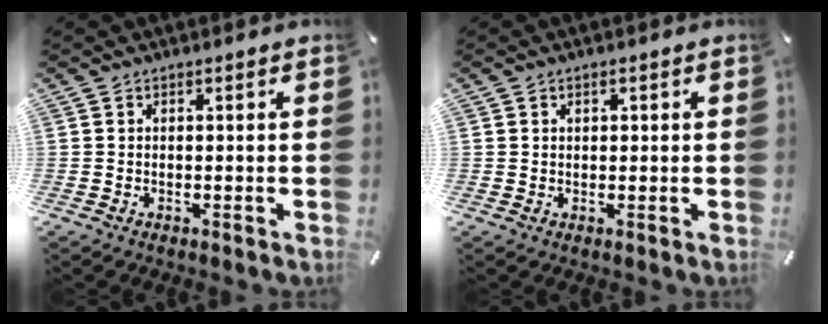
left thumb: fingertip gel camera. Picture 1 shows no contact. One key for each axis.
{"total": 0.9, "fx": 0.3, "fy": 0.8, "fz": 0.3, "tx": 0.002, "ty": 0.001, "tz": 0.003}